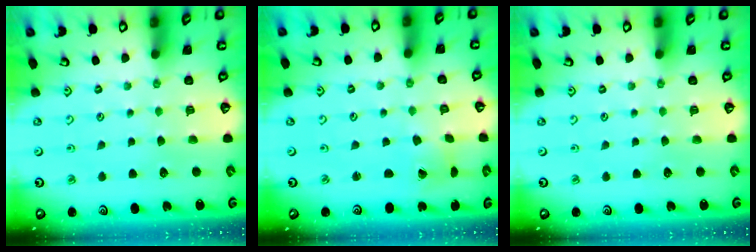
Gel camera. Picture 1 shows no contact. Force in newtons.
{"total": 2.1, "press": 2.1, "slide": 0.2}
{"total": 0.0}